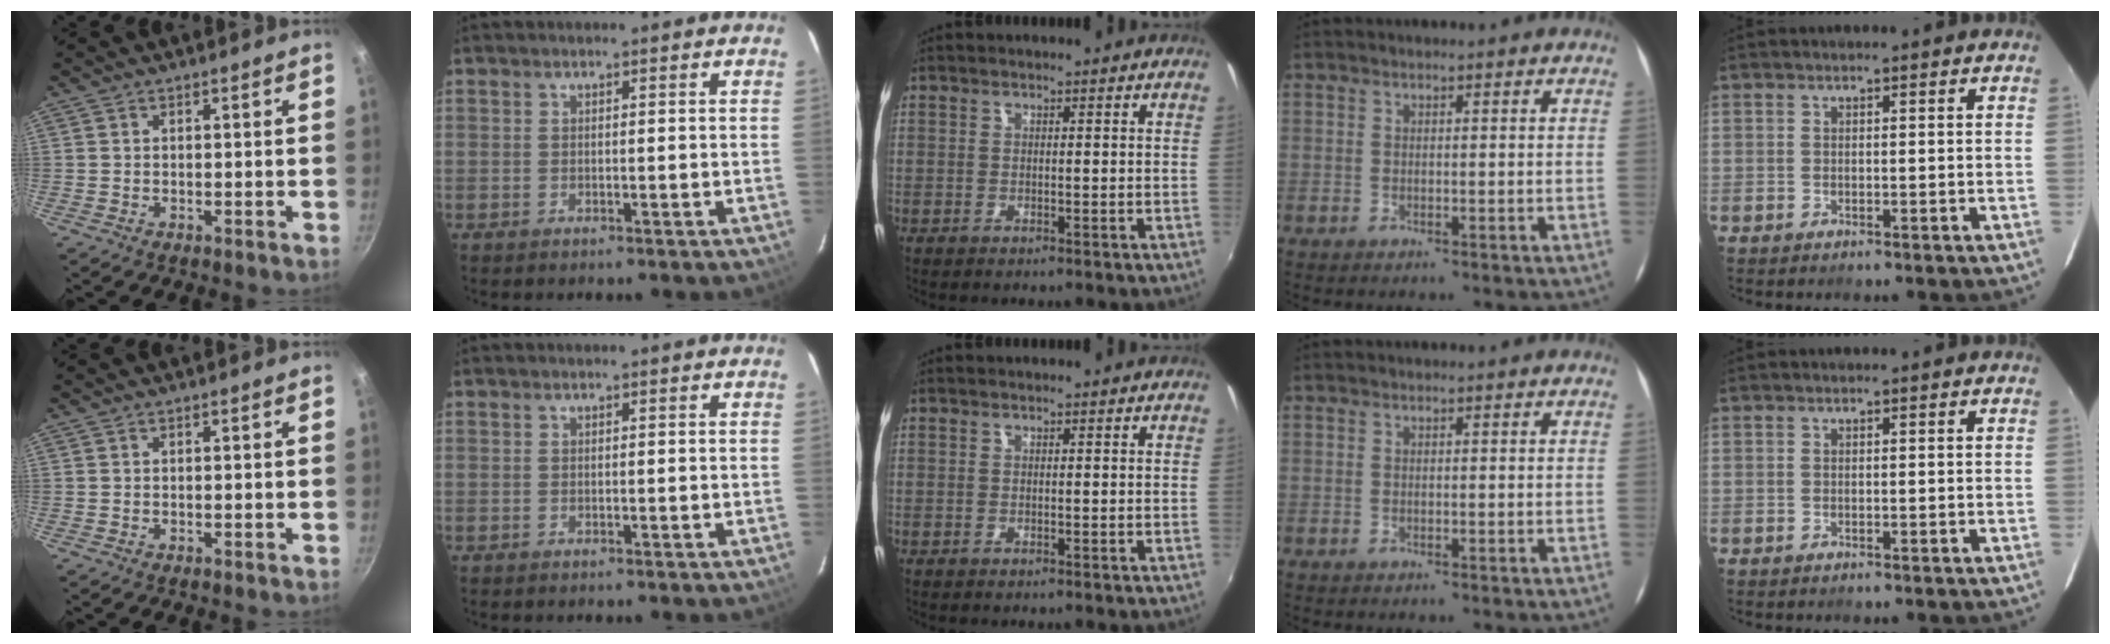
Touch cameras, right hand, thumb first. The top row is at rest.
{}